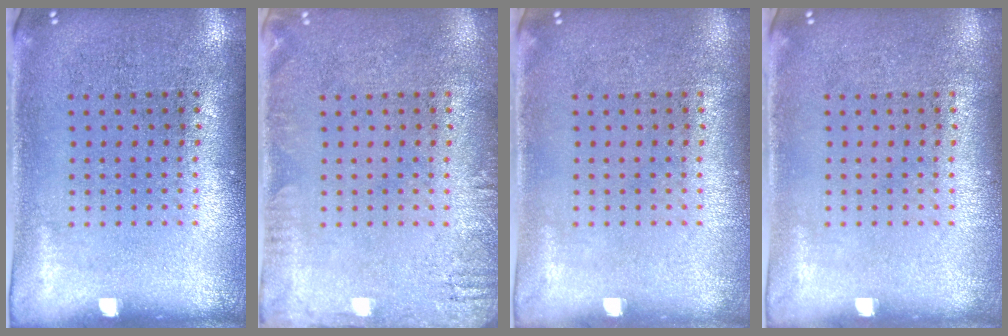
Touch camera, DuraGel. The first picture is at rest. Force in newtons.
{"total": 1.7, "press": 1.7, "slide": 0.2}
{"total": 0.0}
{"total": 0.0}